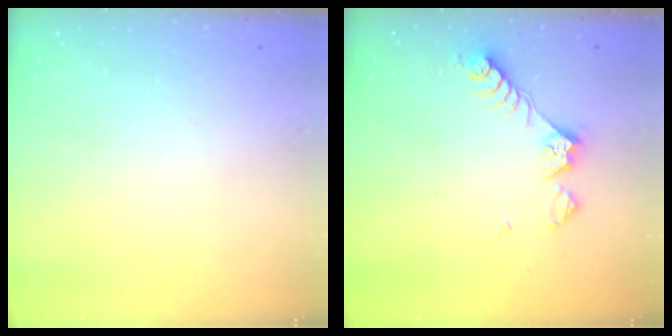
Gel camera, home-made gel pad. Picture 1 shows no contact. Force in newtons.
{"total": 8.5, "press": 8.5, "slide": 0.5}